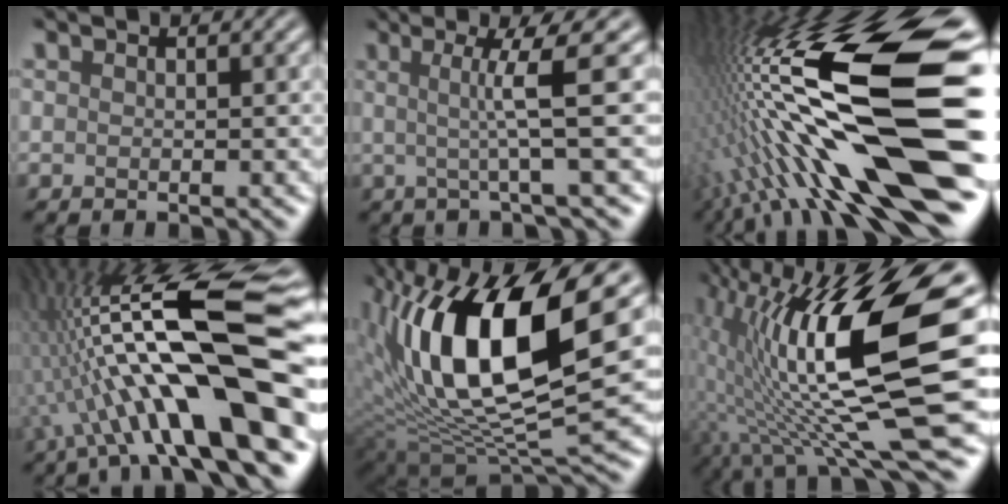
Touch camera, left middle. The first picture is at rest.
{"total": 5.0, "force": [-0.1, 0.2, 5.0], "torque": [-0.087, 0.005, 0.006]}
{"total": 19.3, "force": [-2.9, 3.7, 18.7], "torque": [-0.313, 0.009, -0.058]}
{"total": 15.1, "force": [-1.8, 3.4, 14.6], "torque": [-0.237, 0.027, -0.026]}
{"total": 14.0, "force": [2.3, 5.6, 12.7], "torque": [-0.242, -0.001, 0.046]}
{"total": 14.5, "force": [0.9, 3.2, 14.1], "torque": [-0.234, -0.003, 0.021]}